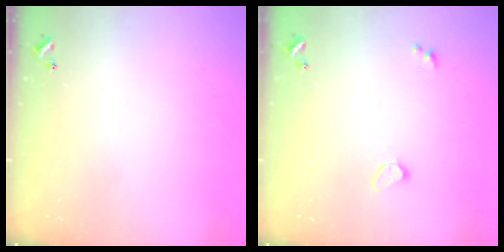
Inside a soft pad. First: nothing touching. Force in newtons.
{"total": 0.8, "press": 0.7, "slide": 0.4}